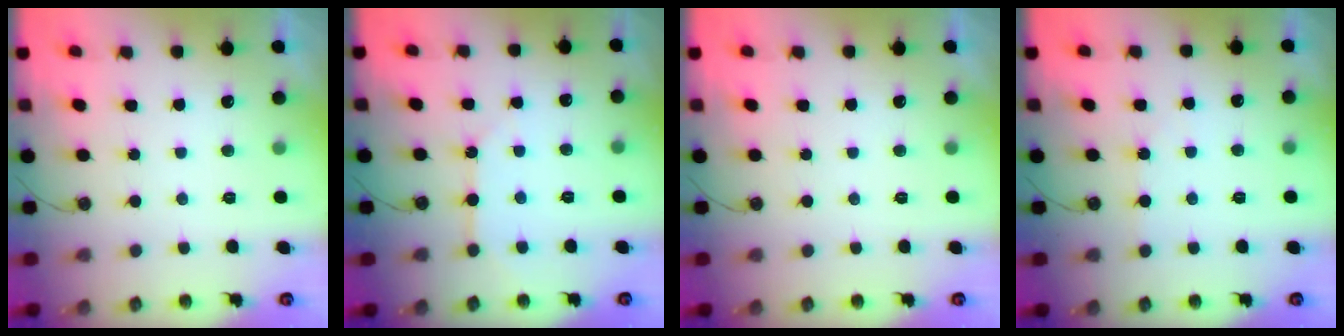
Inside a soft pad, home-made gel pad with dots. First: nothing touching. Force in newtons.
{"total": 6.1, "press": 6.1, "slide": 0.7}
{"total": 0.0}
{"total": 1.5, "press": 1.4, "slide": 0.3}